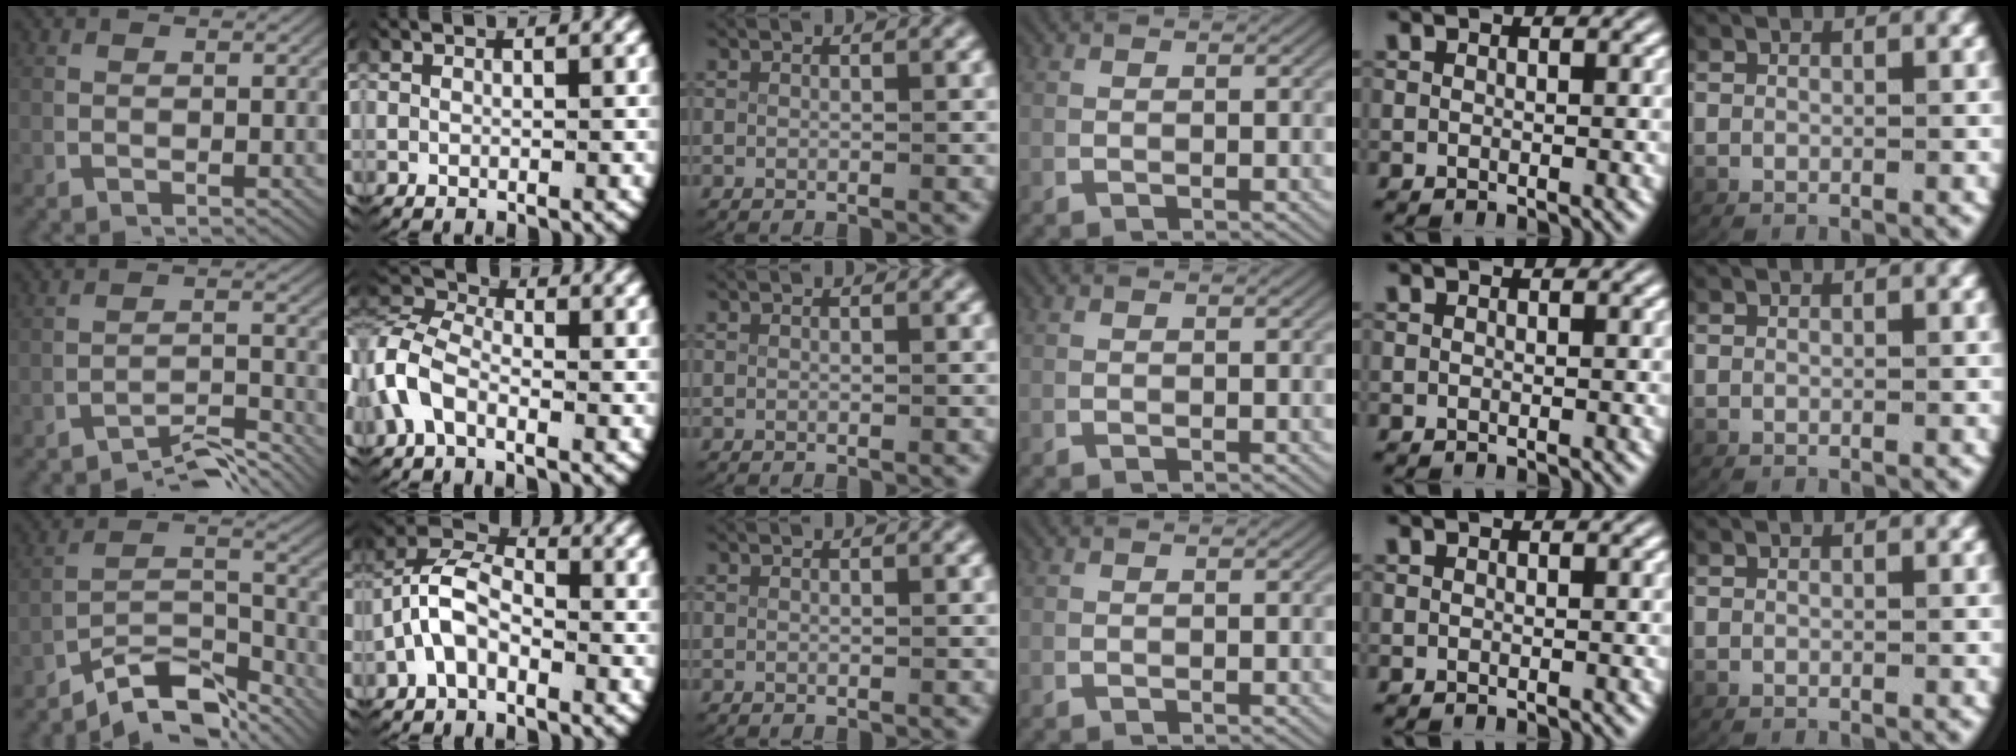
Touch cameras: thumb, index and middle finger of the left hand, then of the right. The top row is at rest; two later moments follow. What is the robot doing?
{"motion": "lift_and_place", "object": "key"}